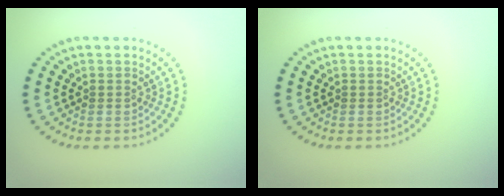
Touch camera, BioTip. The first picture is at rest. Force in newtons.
{"total": 0.0}